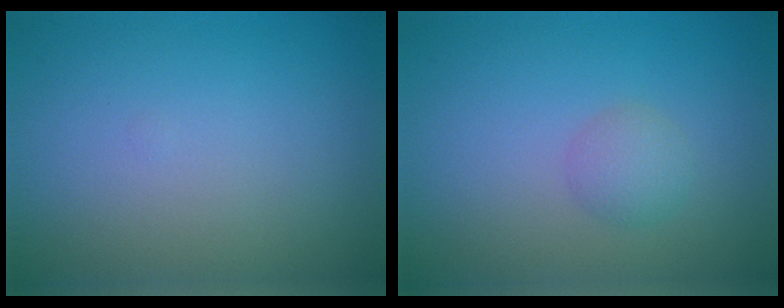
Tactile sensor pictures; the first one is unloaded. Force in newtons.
{"total": 1.7, "press": 1.7, "slide": 0.0}